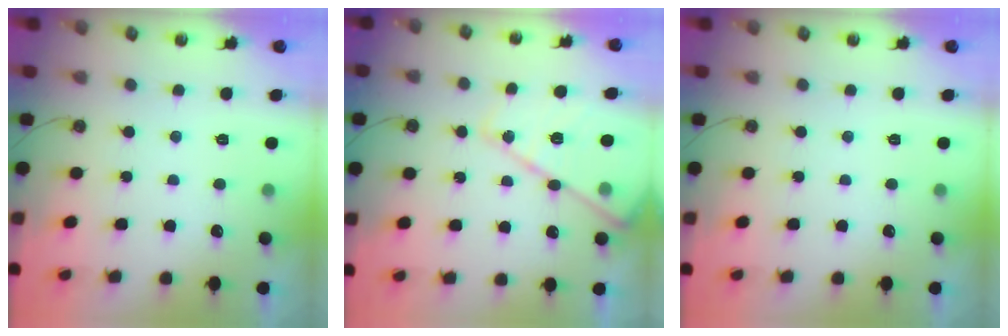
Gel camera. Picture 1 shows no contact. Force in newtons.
{"total": 16.3, "press": 16.2, "slide": 1.2}
{"total": 0.0}